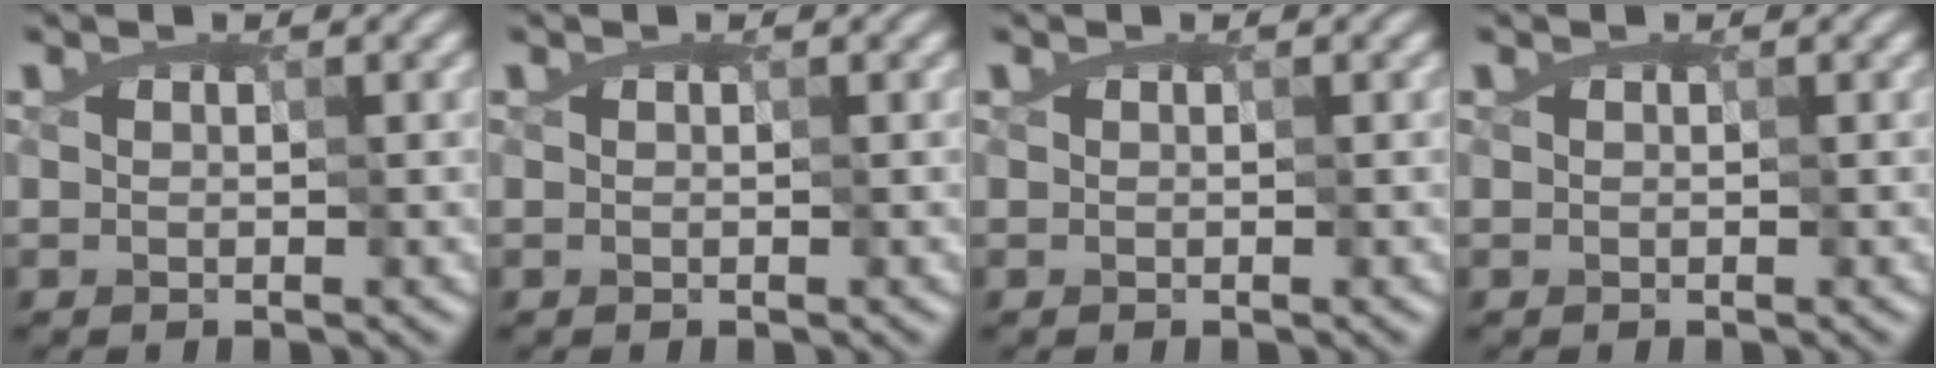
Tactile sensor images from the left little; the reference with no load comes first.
{"total": 0.0}
{"total": 0.0}
{"total": 0.0}